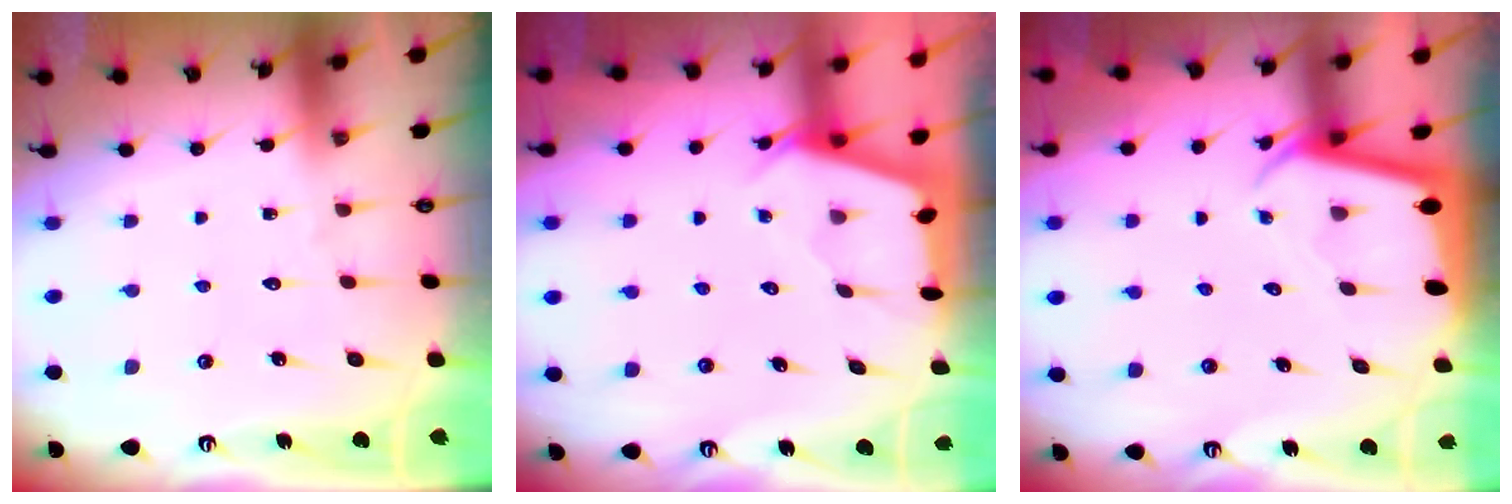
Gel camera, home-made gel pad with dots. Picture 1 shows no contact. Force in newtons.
{"total": 2.4, "press": 2.4, "slide": 0.3}
{"total": 2.4, "press": 2.4, "slide": 0.2}